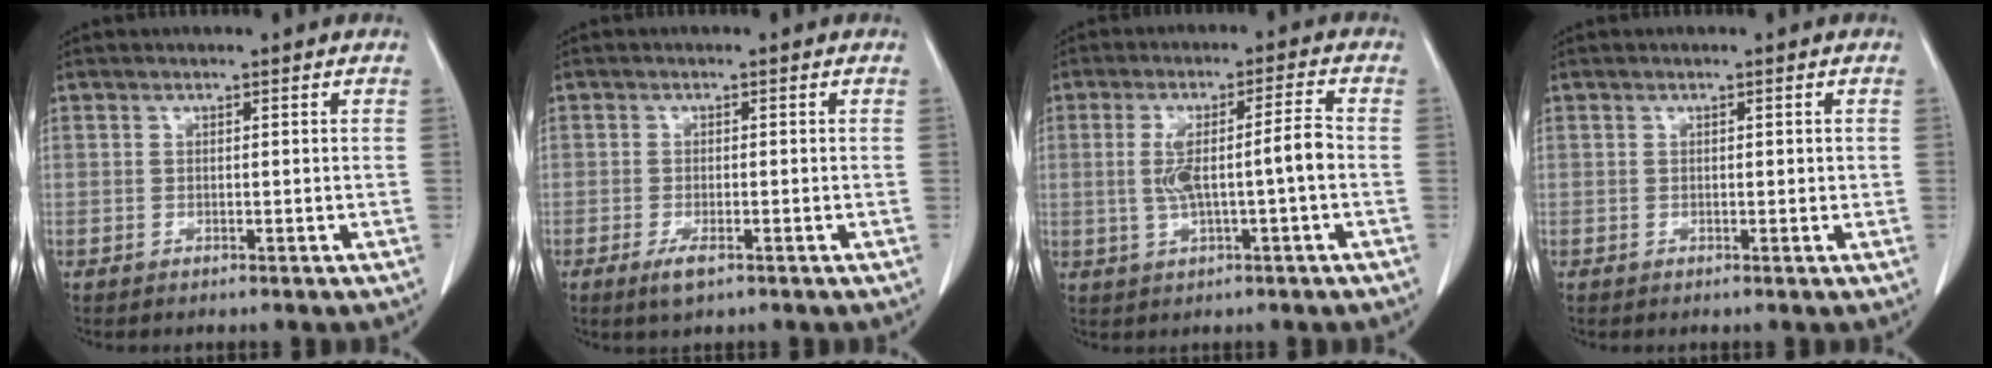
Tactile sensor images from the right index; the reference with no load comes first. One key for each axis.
{"total": 2.6, "fx": -1.4, "fy": 0.6, "fz": 2.0, "tx": -0.040, "ty": -0.004, "tz": -0.022}
{"total": 7.6, "fx": -0.6, "fy": 0.4, "fz": 7.6, "tx": -0.141, "ty": 0.016, "tz": -0.006}
{"total": 0.8, "fx": 0.1, "fy": 0.4, "fz": 0.7, "tx": -0.008, "ty": 0.001, "tz": 0.003}